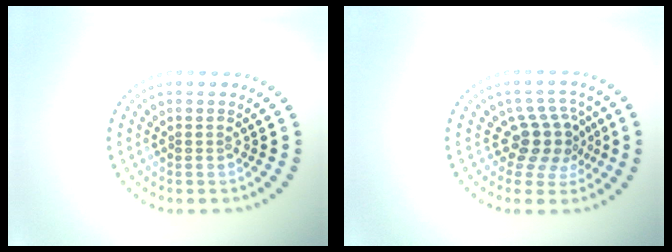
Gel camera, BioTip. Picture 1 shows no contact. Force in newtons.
{"total": 3.7, "press": 2.7, "slide": 2.5}